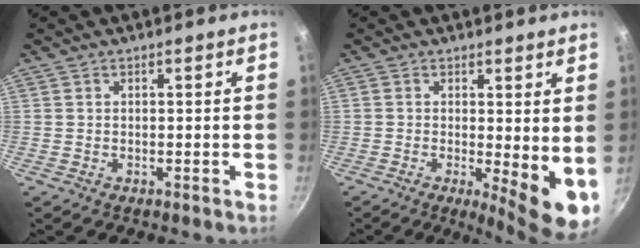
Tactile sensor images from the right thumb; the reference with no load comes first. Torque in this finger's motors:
{"motor_torque": [-0.03, 1.05, -0.12, 0.00, 0.25]}